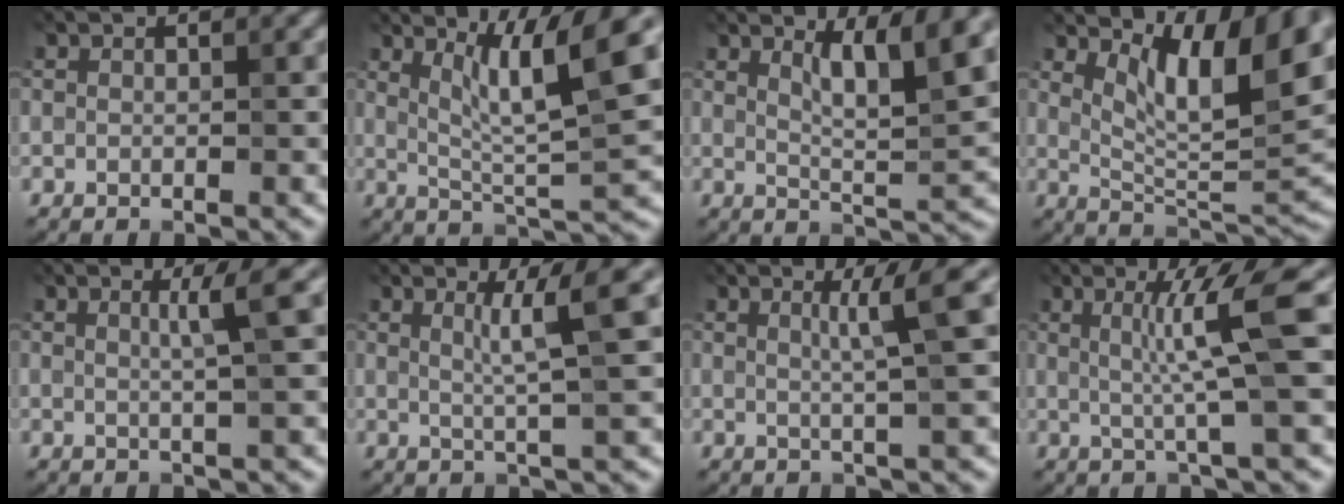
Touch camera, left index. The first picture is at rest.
{"total": 8.1, "force": [2.9, 1.1, 7.4], "torque": [-0.127, 0.000, 0.054]}
{"total": 5.5, "force": [2.7, 0.9, 4.7], "torque": [-0.083, -0.003, 0.048]}
{"total": 9.1, "force": [4.2, 3.3, 7.3], "torque": [-0.115, -0.009, 0.072]}
{"total": 2.9, "force": [0.9, 0.0, 2.7], "torque": [-0.041, 0.011, 0.013]}
{"total": 4.4, "force": [1.5, 0.1, 4.1], "torque": [-0.065, 0.004, 0.027]}
{"total": 3.7, "force": [1.3, 0.0, 3.5], "torque": [-0.052, 0.010, 0.021]}
{"total": 5.7, "force": [0.9, 0.0, 5.6], "torque": [-0.095, 0.011, 0.018]}